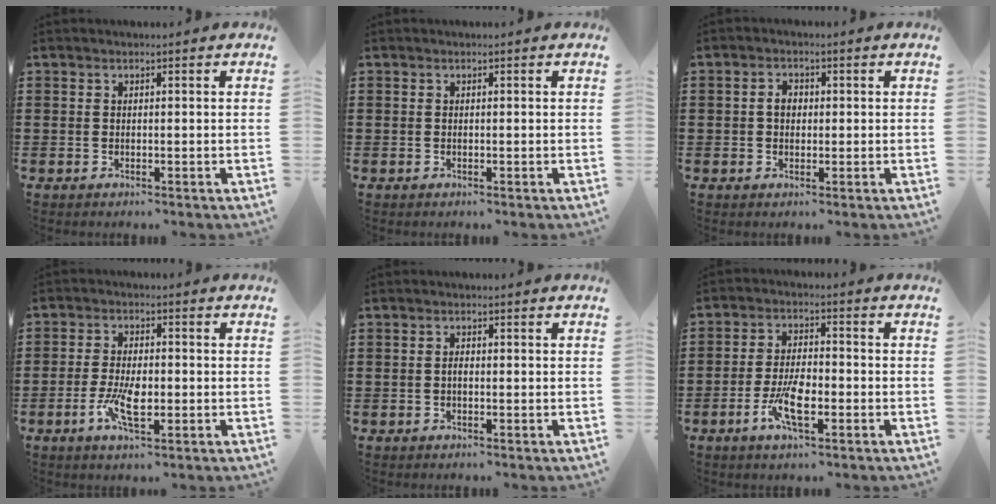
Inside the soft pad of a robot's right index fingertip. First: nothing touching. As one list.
[{"total": 0.0}, {"total": 2.3, "force": [0.0, 1.6, 1.7], "torque": [-0.034, 0.007, -0.001]}, {"total": 6.1, "force": [-1.6, 2.4, 5.4], "torque": [-0.111, -0.001, -0.031]}, {"total": 1.1, "force": [-0.3, 0.4, 0.9], "torque": [-0.019, -0.002, -0.004]}, {"total": 6.8, "force": [-2.7, 2.5, 5.7], "torque": [-0.126, -0.008, -0.053]}]